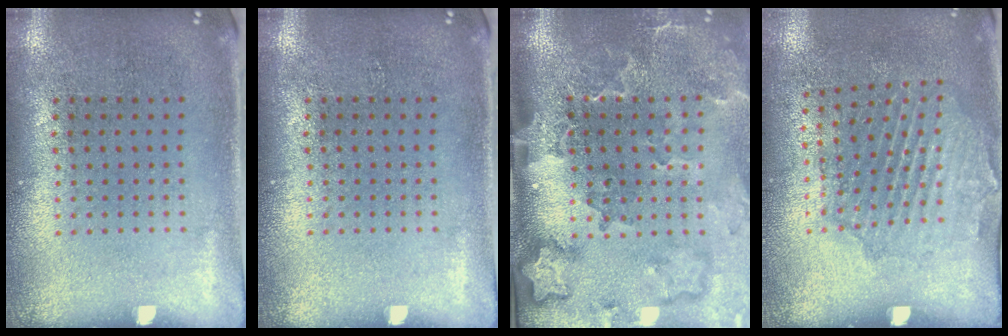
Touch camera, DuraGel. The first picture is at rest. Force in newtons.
{"total": 0.0}
{"total": 3.4, "press": 2.5, "slide": 2.3}
{"total": 1.6, "press": 1.4, "slide": 0.8}